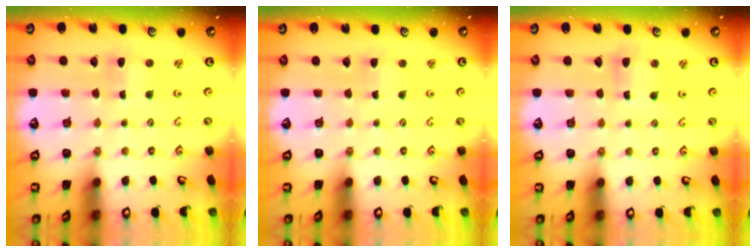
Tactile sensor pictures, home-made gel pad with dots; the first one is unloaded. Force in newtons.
{"total": 2.2, "press": 2.2, "slide": 0.3}
{"total": 3.8, "press": 3.8, "slide": 0.5}